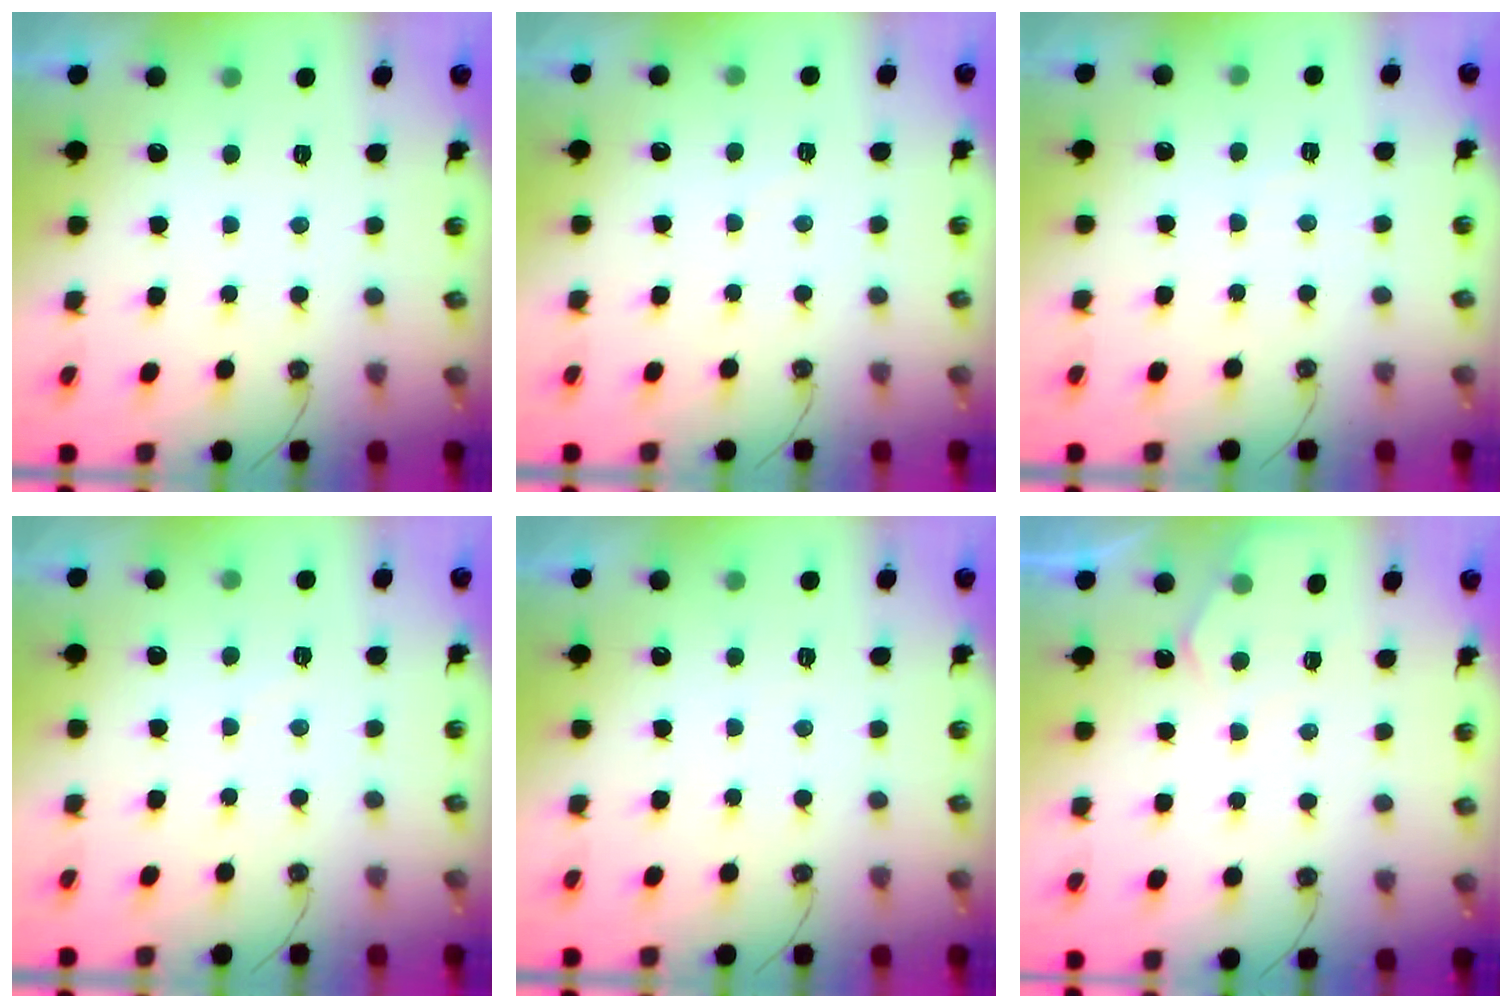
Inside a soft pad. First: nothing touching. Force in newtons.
{"total": 2.7, "press": 2.6, "slide": 0.4}
{"total": 4.1, "press": 4.1, "slide": 0.6}
{"total": 2.7, "press": 2.6, "slide": 0.4}
{"total": 3.1, "press": 3.1, "slide": 0.4}
{"total": 5.8, "press": 5.8, "slide": 0.6}